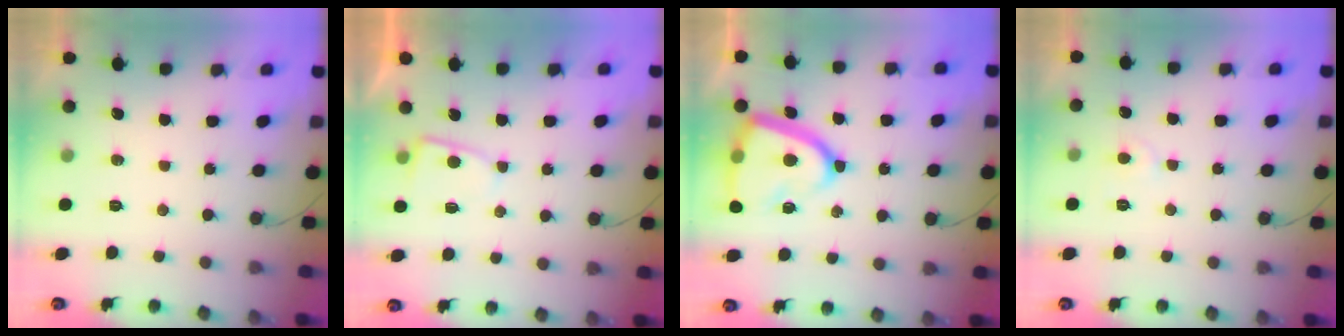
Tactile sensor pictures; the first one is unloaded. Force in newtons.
{"total": 3.2, "press": 3.2, "slide": 0.4}
{"total": 16.9, "press": 16.9, "slide": 1.4}
{"total": 3.3, "press": 3.3, "slide": 0.3}